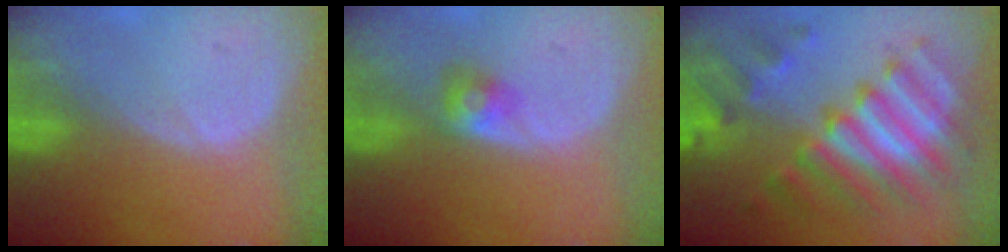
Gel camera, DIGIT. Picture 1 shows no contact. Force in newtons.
{"total": 2.9, "press": 2.5, "slide": 1.4}
{"total": 11.4, "press": 11.3, "slide": 1.3}